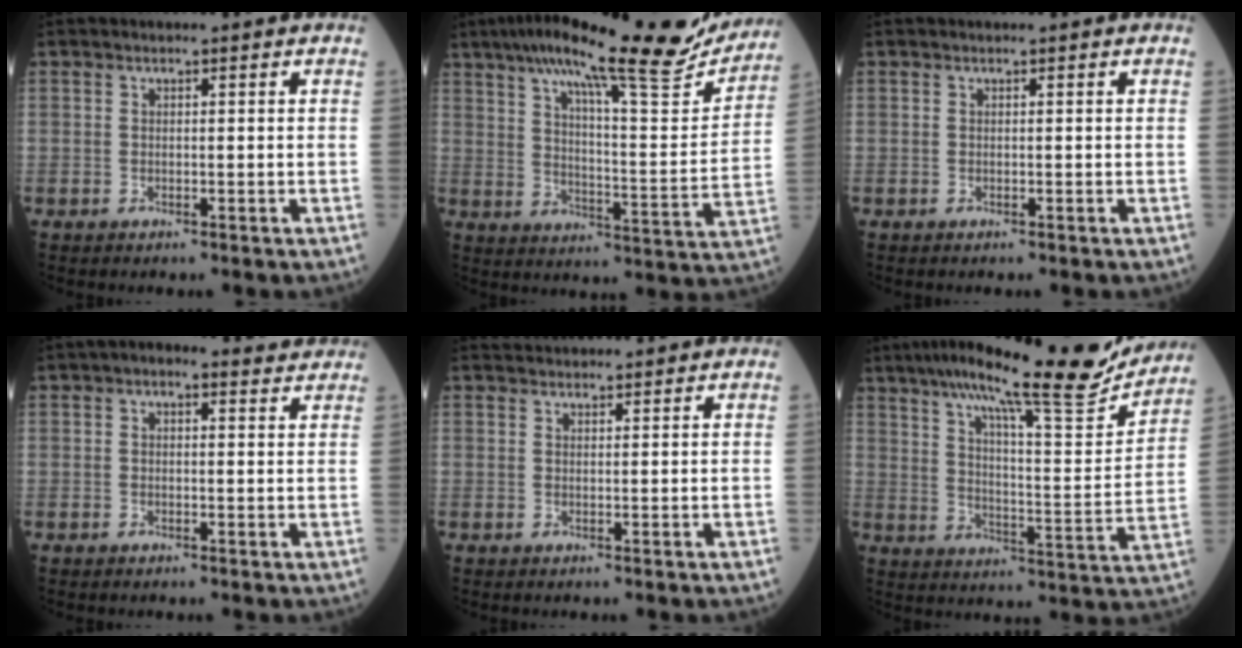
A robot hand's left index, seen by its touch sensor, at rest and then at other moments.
{"total": 24.2, "force": [20.3, 2.4, 12.9], "torque": [-0.203, -0.018, 0.275]}
{"total": 0.0}
{"total": 4.2, "force": [3.2, 1.8, 2.1], "torque": [-0.029, 0.025, 0.036]}
{"total": 3.6, "force": [3.5, 0.5, 0.6], "torque": [-0.008, 0.031, 0.054]}
{"total": 21.9, "force": [18.7, 1.7, 11.2], "torque": [-0.178, -0.021, 0.261]}